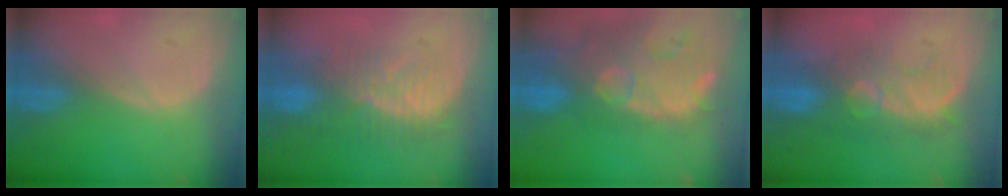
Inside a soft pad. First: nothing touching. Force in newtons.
{"total": 8.4, "press": 8.2, "slide": 2.0}
{"total": 14.6, "press": 11.8, "slide": 8.6}
{"total": 8.0, "press": 7.9, "slide": 1.6}